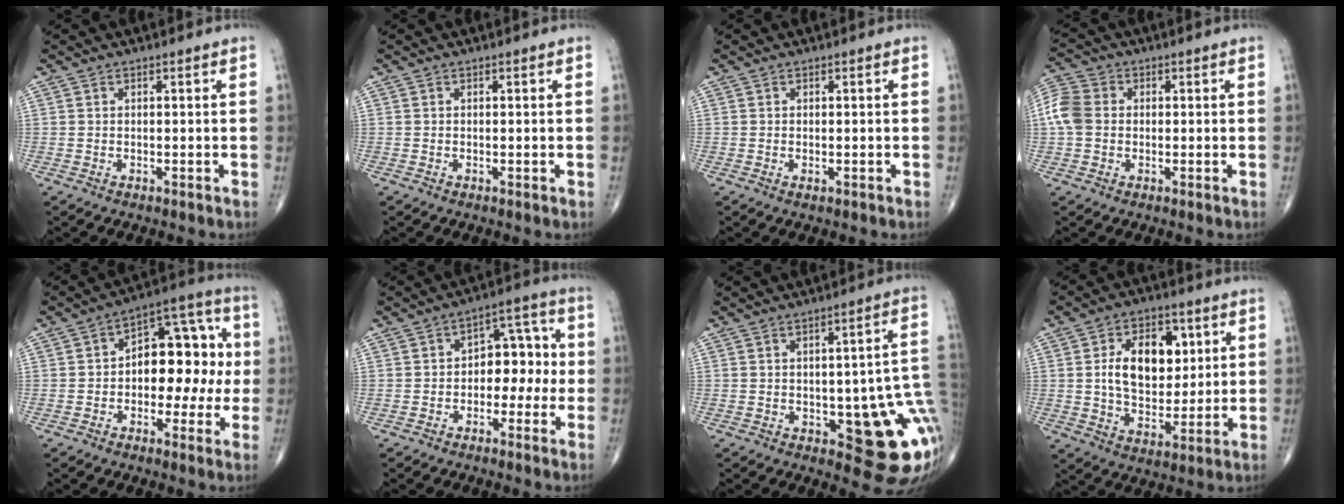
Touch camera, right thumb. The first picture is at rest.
{"total": 0.0}
{"total": 0.6, "force": [-0.2, 0.2, 0.5], "torque": [-0.008, -0.003, -0.004]}
{"total": 7.2, "force": [0.1, 5.8, 4.4], "torque": [-0.098, 0.019, -0.007]}
{"total": 14.7, "force": [-0.2, 8.9, 11.7], "torque": [-0.114, 0.051, -0.010]}
{"total": 8.7, "force": [-1.0, 5.8, 6.5], "torque": [-0.049, 0.037, -0.026]}
{"total": 15.6, "force": [-2.8, 5.8, 14.2], "torque": [-0.134, 0.010, -0.018]}
{"total": 14.0, "force": [3.0, 9.0, 10.3], "torque": [-0.122, -0.009, 0.053]}